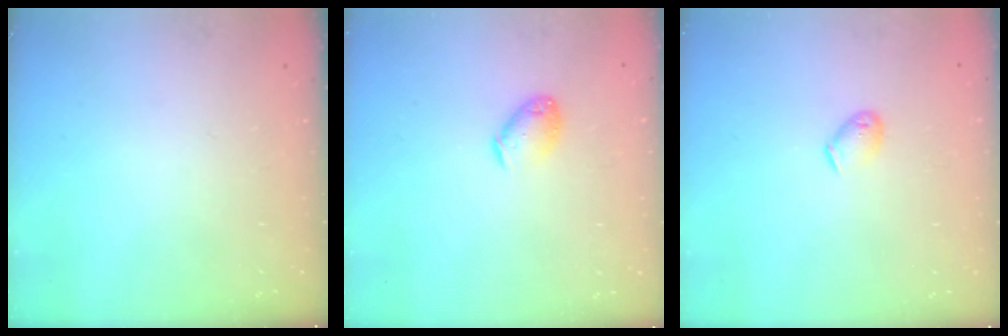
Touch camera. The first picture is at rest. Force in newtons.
{"total": 7.8, "press": 7.7, "slide": 1.0}
{"total": 5.0, "press": 4.9, "slide": 0.9}